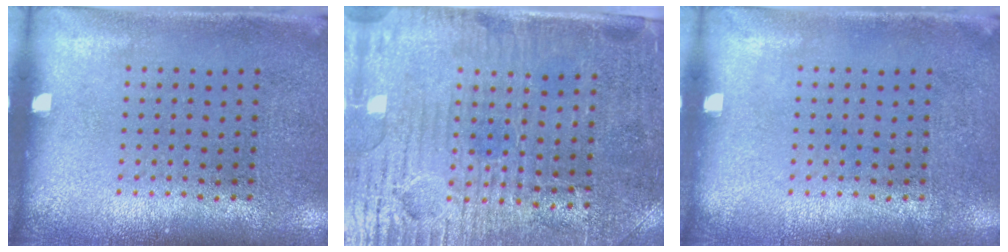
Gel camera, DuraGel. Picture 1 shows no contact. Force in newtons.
{"total": 3.8, "press": 3.6, "slide": 1.3}
{"total": 0.0}